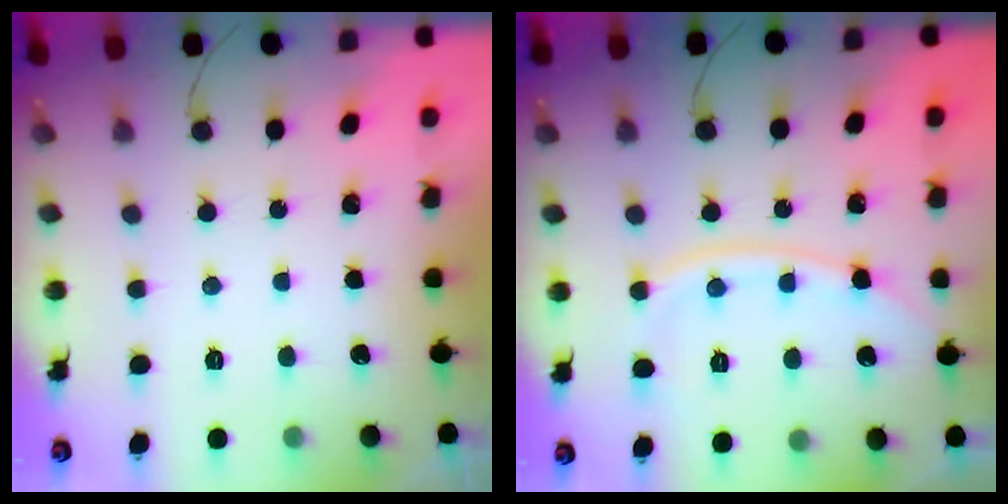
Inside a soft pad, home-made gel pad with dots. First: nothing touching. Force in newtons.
{"total": 10.7, "press": 10.7, "slide": 0.6}